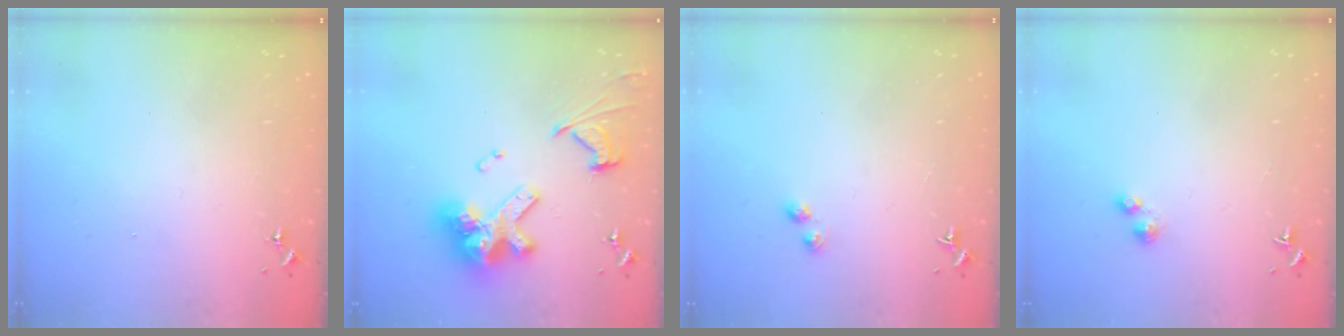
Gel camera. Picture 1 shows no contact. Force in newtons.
{"total": 18.5, "press": 18.3, "slide": 2.2}
{"total": 2.2, "press": 2.2, "slide": 0.2}
{"total": 2.1, "press": 2.1, "slide": 0.4}